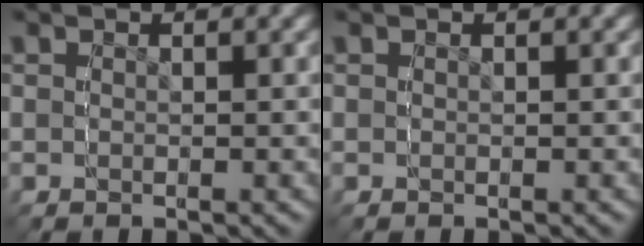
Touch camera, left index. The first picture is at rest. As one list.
[{"total": 0.0}]